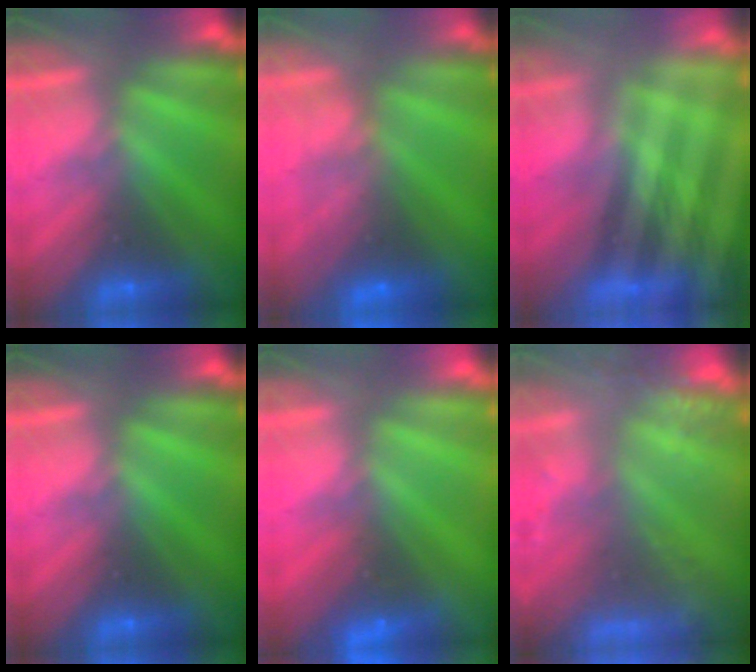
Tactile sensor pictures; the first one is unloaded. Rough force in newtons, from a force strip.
{"total": 12.7}
{"total": 5.6}
{"total": 0.0}
{"total": 2.3}
{"total": 7.9}